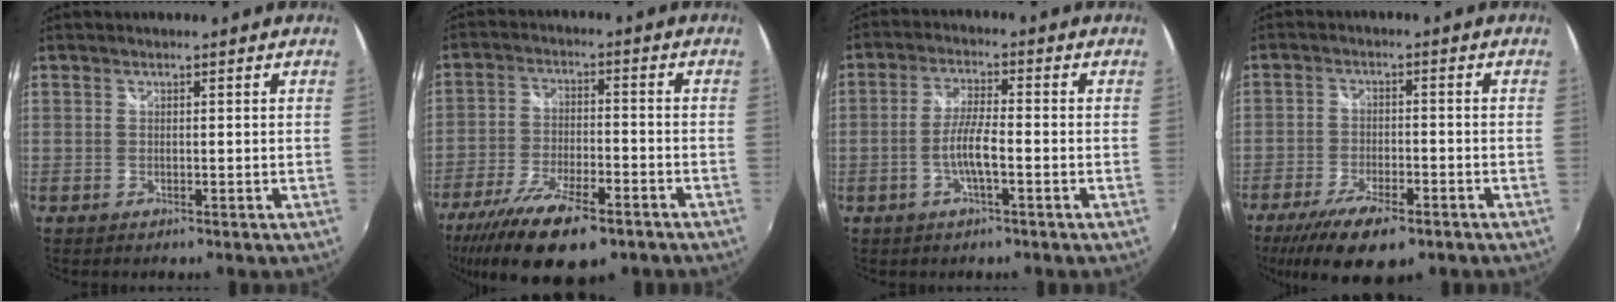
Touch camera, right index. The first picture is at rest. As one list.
[{"total": 17.4, "force": [-12.1, 5.4, 11.4], "torque": [-0.232, -0.048, -0.202]}, {"total": 5.7, "force": [-1.9, 0.7, 5.3], "torque": [-0.106, 0.001, -0.037]}, {"total": 12.8, "force": [-8.6, 4.1, 8.6], "torque": [-0.185, -0.038, -0.146]}]